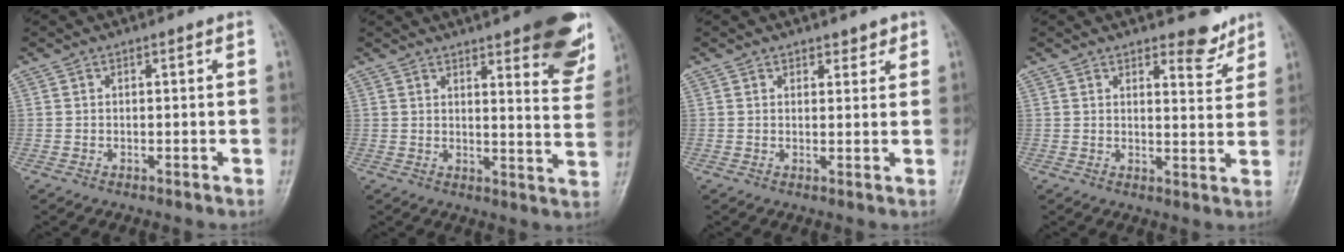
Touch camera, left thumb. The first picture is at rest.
{"total": 18.5, "force": [11.5, 5.0, 13.6], "torque": [-0.142, -0.052, 0.135]}
{"total": 2.4, "force": [1.8, 1.3, 0.9], "torque": [0.008, -0.010, 0.022]}
{"total": 5.4, "force": [4.2, 2.1, 2.7], "torque": [-0.014, -0.032, 0.057]}